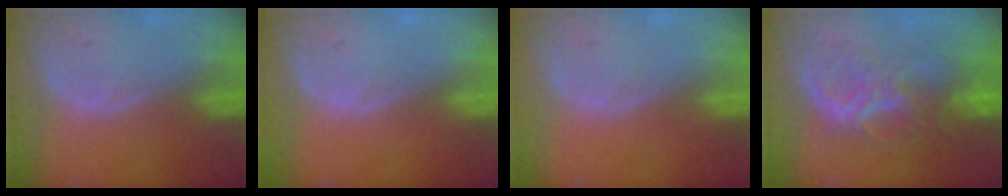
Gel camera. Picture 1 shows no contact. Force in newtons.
{"total": 0.0}
{"total": 0.0}
{"total": 8.7, "press": 7.5, "slide": 4.3}